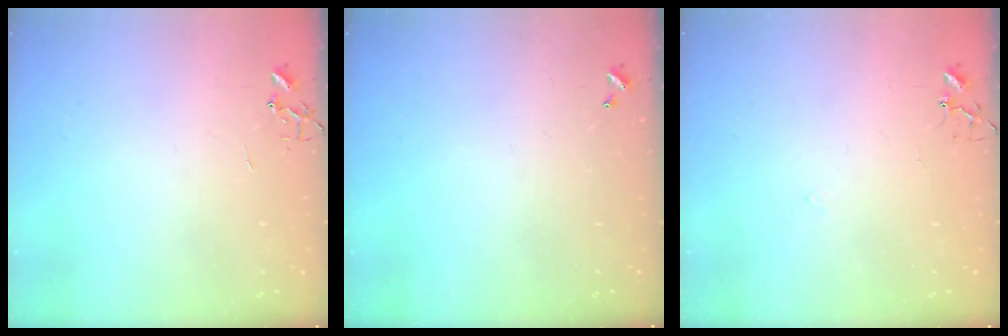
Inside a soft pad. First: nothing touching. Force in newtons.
{"total": 0.0}
{"total": 5.7, "press": 5.6, "slide": 0.7}